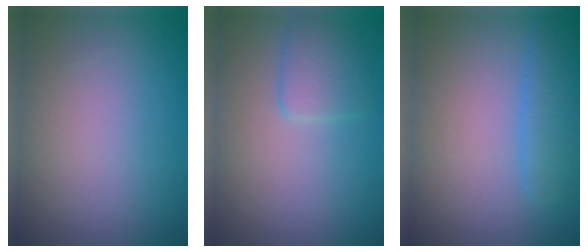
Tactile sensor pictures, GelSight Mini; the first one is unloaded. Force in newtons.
{"total": 2.0, "press": 2.0, "slide": 0.1}
{"total": 2.8, "press": 2.8, "slide": 0.1}